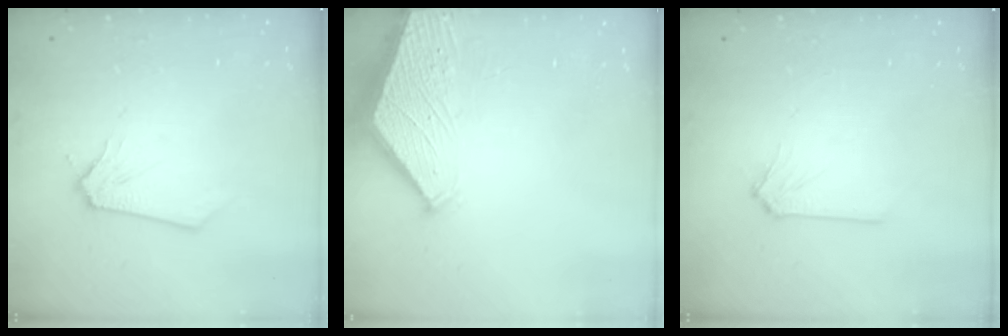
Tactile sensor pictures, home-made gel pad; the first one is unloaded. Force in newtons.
{"total": 3.0, "press": 3.0, "slide": 0.5}
{"total": 0.0}